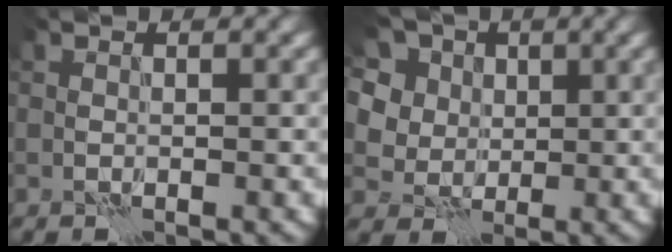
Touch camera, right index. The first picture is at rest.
{"total": 10.3, "force": [4.8, 7.5, 5.2], "torque": [-0.119, 0.018, 0.062]}